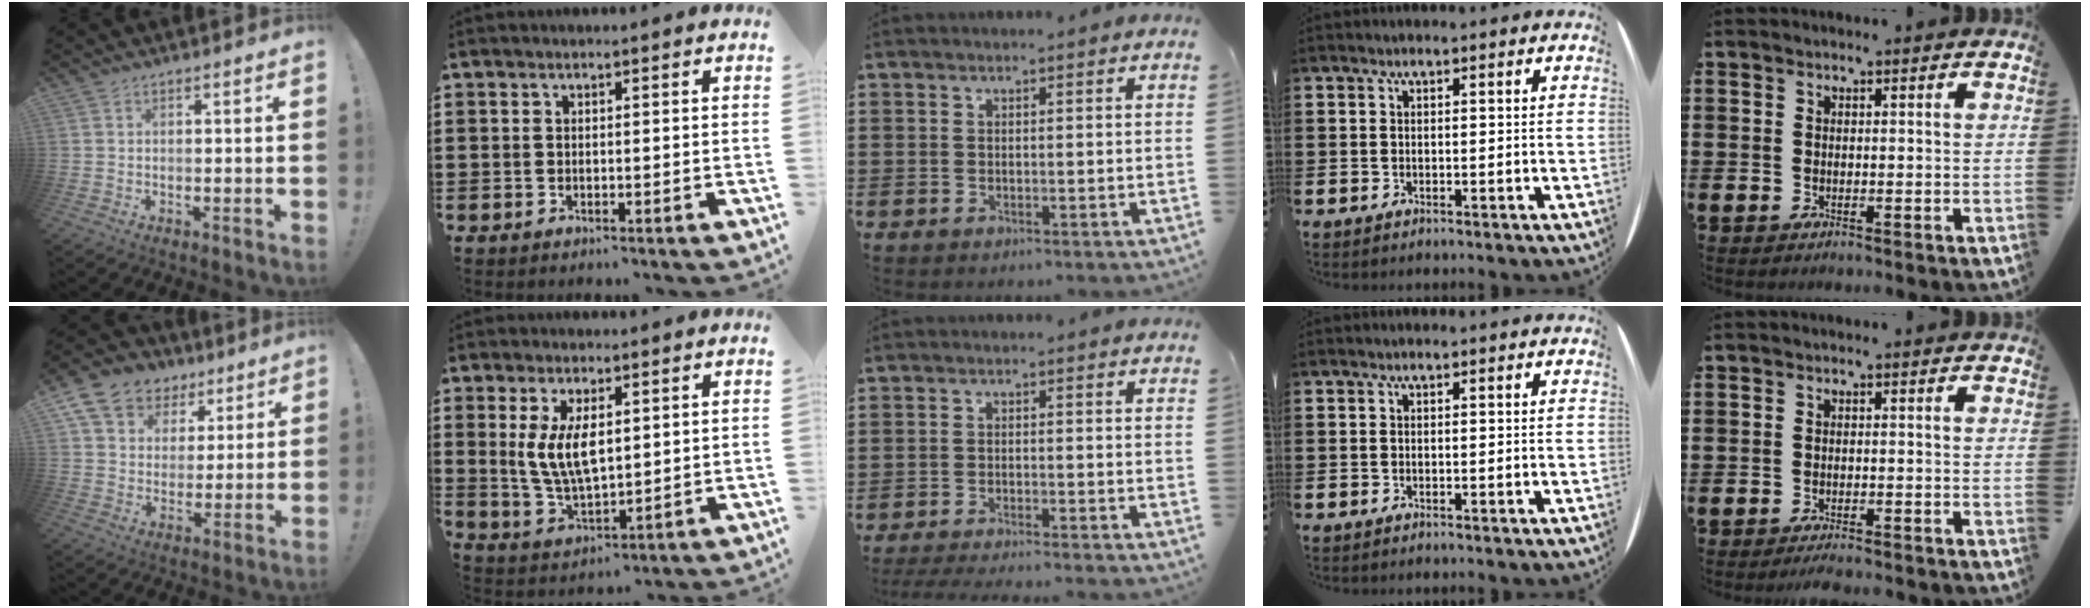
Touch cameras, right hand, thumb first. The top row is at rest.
{"thumb": {"total": 13.3, "force": [7.5, 9.9, 4.8], "torque": [-0.071, -0.047, 0.147]}, "index": {"total": 7.3, "force": [1.4, 3.4, 6.3], "torque": [-0.139, 0.002, 0.023]}, "middle": {"total": 2.9, "force": [-2.7, -0.3, 0.8], "torque": [-0.021, -0.007, -0.056]}, "little": {"total": 1.5, "force": [-1.4, -0.2, 0.4], "torque": [-0.006, 0.003, -0.027]}}